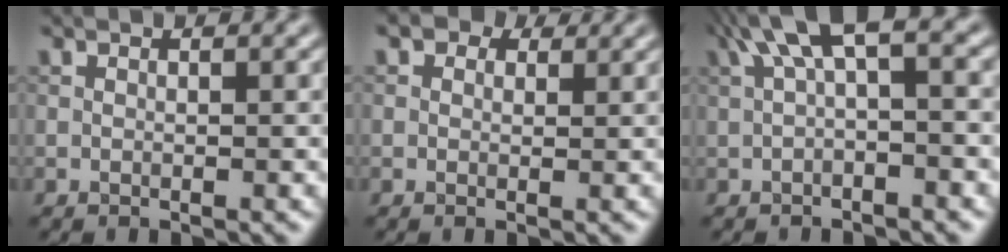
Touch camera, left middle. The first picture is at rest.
{"total": 2.7, "force": [1.8, 1.7, 1.3], "torque": [-0.018, -0.005, 0.011]}
{"total": 4.9, "force": [1.6, 1.3, 4.5], "torque": [-0.071, 0.018, 0.021]}